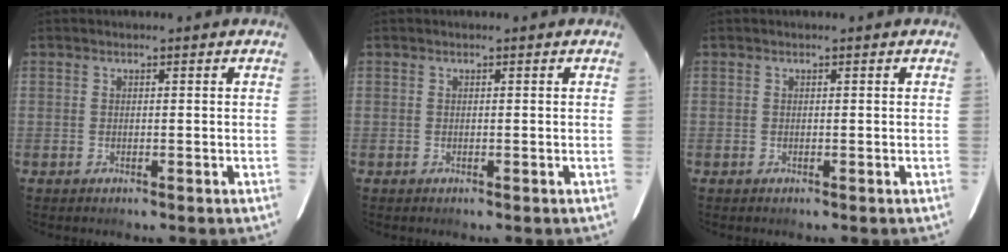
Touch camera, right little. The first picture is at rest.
{"total": 0.0}
{"total": 0.0}